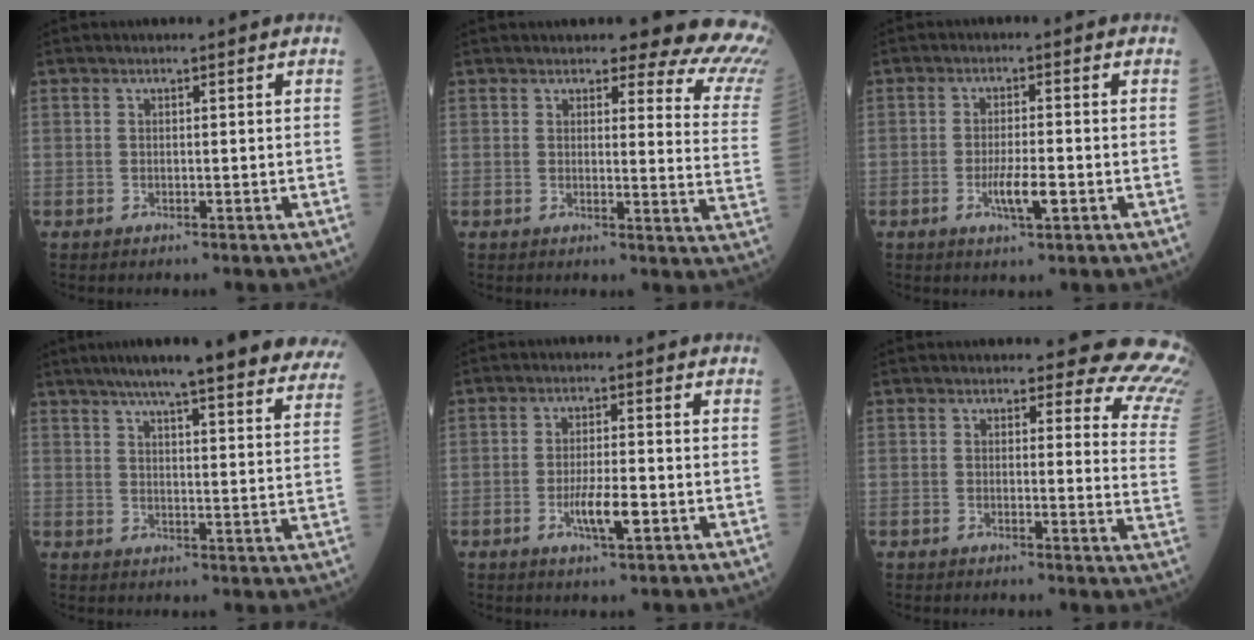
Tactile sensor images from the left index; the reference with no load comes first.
{"total": 17.1, "force": [15.3, 3.0, 7.0], "torque": [-0.059, -0.086, 0.142]}
{"total": 4.3, "force": [-1.6, 0.7, 4.0], "torque": [-0.078, -0.004, -0.027]}
{"total": 26.9, "force": [23.2, 2.7, 13.3], "torque": [-0.187, -0.025, 0.276]}
{"total": 5.0, "force": [-1.8, 0.9, 4.6], "torque": [-0.090, -0.003, -0.030]}
{"total": 14.3, "force": [13.2, 3.2, 4.5], "torque": [-0.012, -0.095, 0.102]}